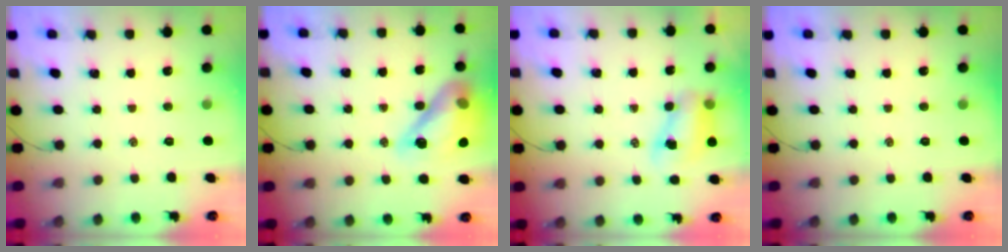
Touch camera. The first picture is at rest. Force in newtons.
{"total": 17.6, "press": 17.1, "slide": 3.9}
{"total": 7.9, "press": 7.9, "slide": 1.0}
{"total": 0.0}